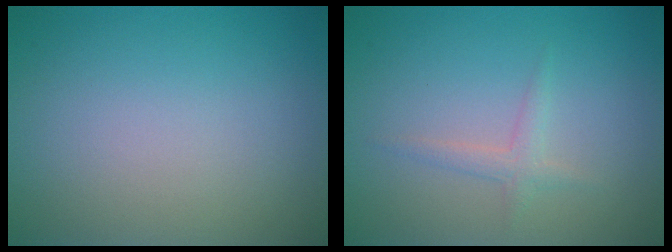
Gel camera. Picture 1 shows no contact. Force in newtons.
{"total": 1.3, "press": 1.3, "slide": 0.0}